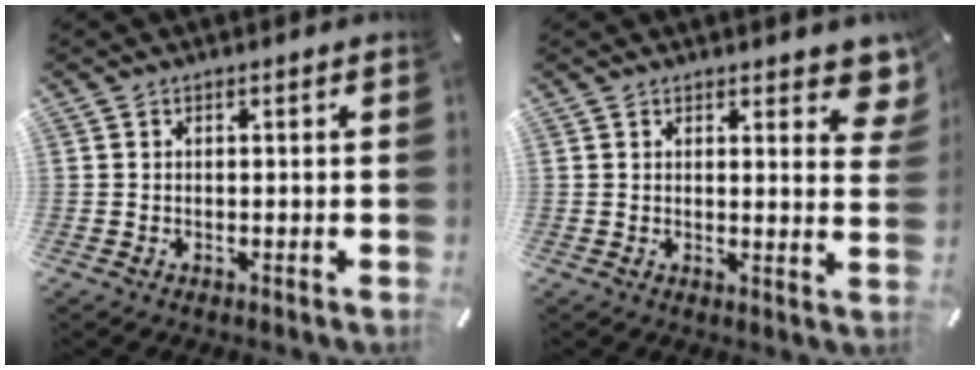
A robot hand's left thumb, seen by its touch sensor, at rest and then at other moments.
{"total": 5.5, "force": [3.9, 2.1, 3.1], "torque": [-0.023, -0.031, 0.063]}